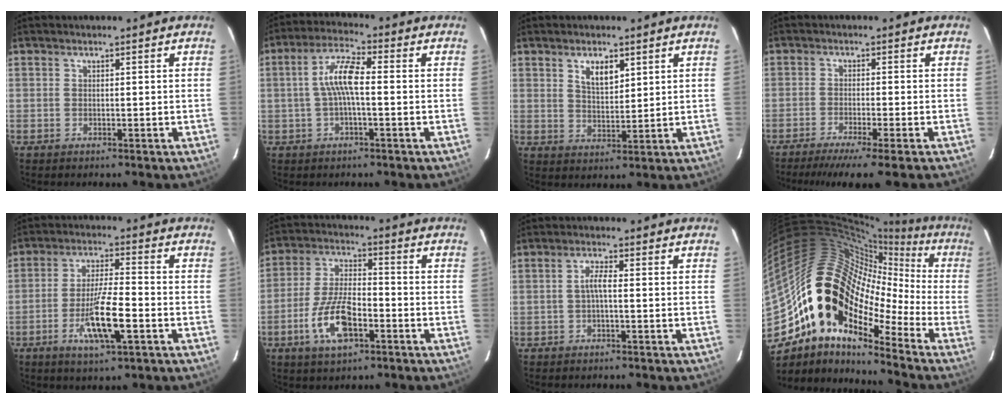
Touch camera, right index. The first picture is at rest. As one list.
[{"total": 7.1, "force": [-0.3, 1.6, 6.9], "torque": [-0.143, 0.017, -0.007]}, {"total": 5.1, "force": [2.7, 2.3, 3.6], "torque": [-0.061, 0.003, 0.050]}, {"total": 8.4, "force": [-6.8, -0.6, 4.9], "torque": [-0.104, -0.026, -0.111]}, {"total": 10.6, "force": [-4.1, 1.8, 9.6], "torque": [-0.186, -0.010, -0.075]}, {"total": 11.5, "force": [-4.9, 4.8, 9.2], "torque": [-0.196, -0.001, -0.087]}, {"total": 2.3, "force": [-0.5, 0.3, 2.2], "torque": [-0.046, 0.007, -0.011]}, {"total": 15.5, "force": [-9.7, 9.0, 8.2], "torque": [-0.142, 0.015, -0.196]}]